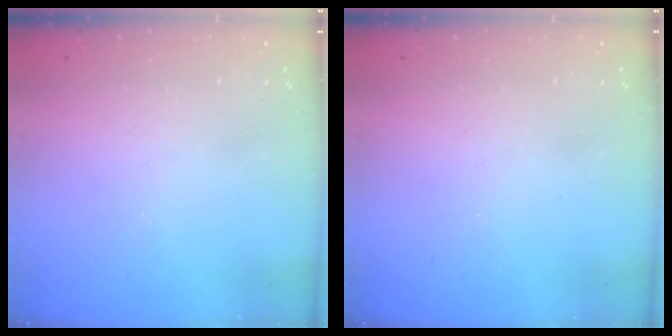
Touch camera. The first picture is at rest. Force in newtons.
{"total": 0.0}